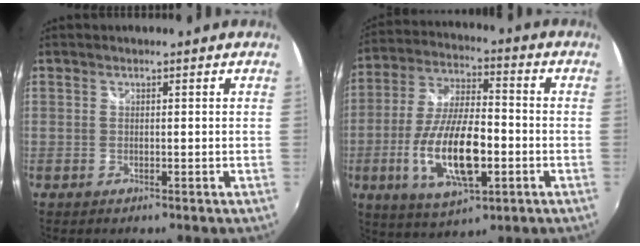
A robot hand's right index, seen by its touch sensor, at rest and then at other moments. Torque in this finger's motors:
{"motor_torque": [1.33, -0.81, 1.05, 0.21]}